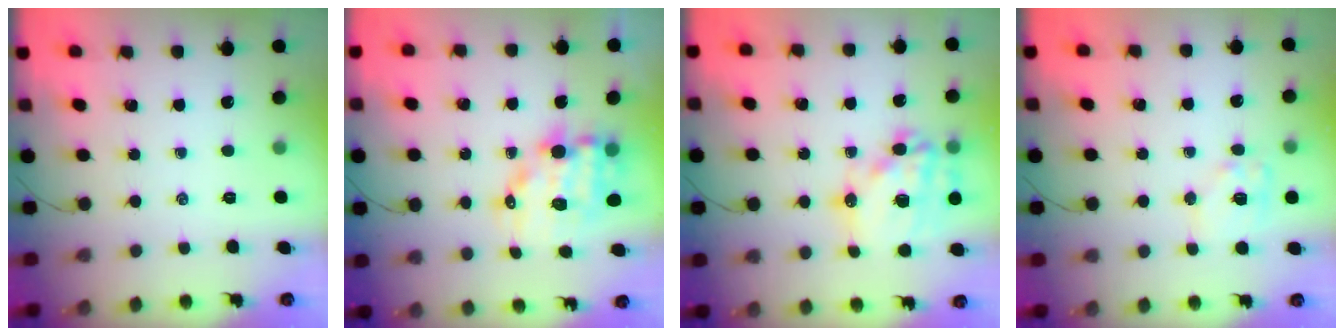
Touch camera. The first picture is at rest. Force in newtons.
{"total": 12.1, "press": 11.6, "slide": 3.3}
{"total": 20.4, "press": 20.0, "slide": 4.2}
{"total": 9.8, "press": 9.7, "slide": 1.3}